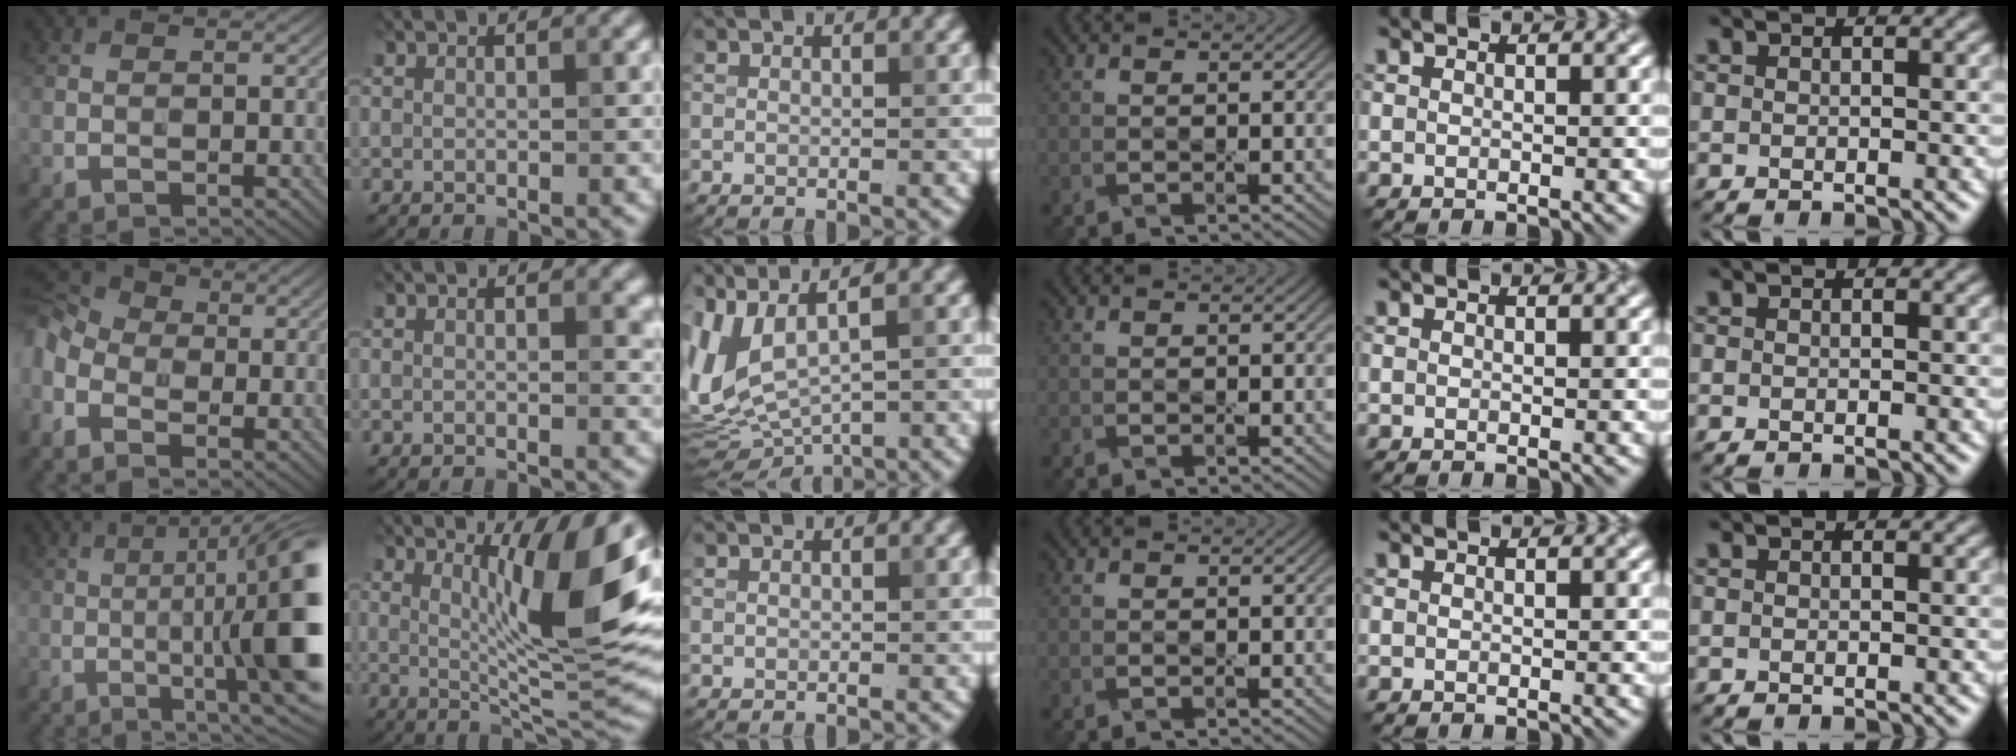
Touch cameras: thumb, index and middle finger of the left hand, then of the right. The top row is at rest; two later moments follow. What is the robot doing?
{"motion": "press", "object": "grip strengthener"}